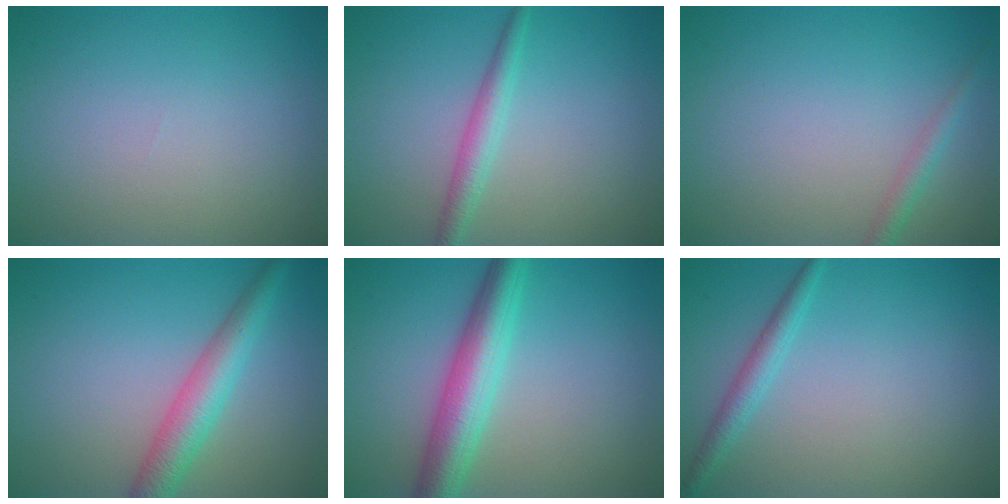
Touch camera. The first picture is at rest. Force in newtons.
{"total": 2.3, "press": 2.3, "slide": 0.0}
{"total": 1.5, "press": 1.5, "slide": 0.1}
{"total": 4.1, "press": 4.1, "slide": 0.1}
{"total": 5.7, "press": 5.7, "slide": 0.1}
{"total": 1.9, "press": 1.9, "slide": 0.1}